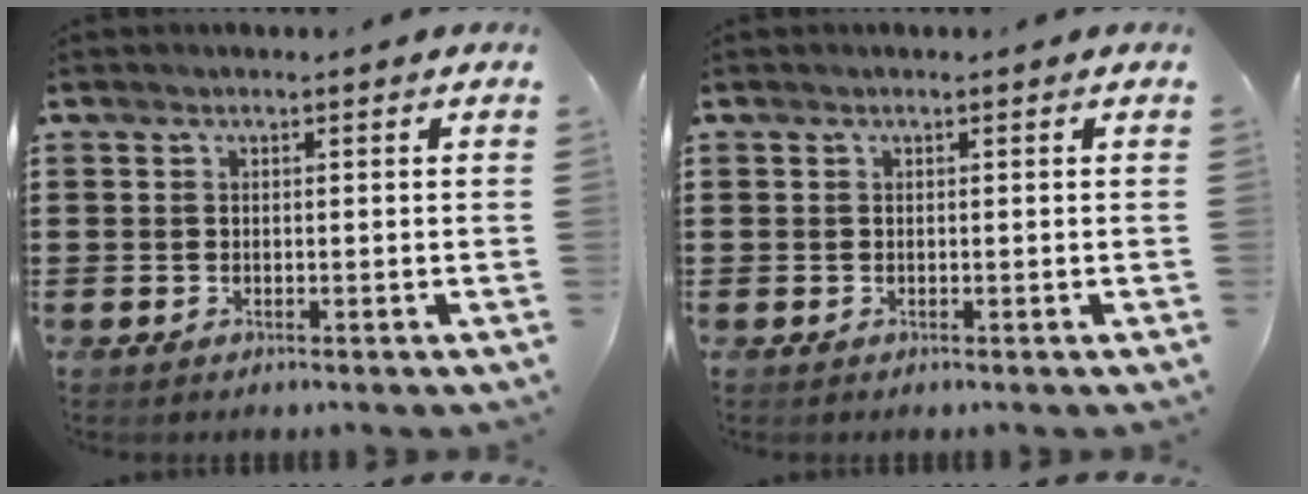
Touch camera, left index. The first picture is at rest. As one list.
[{"total": 0.0}]